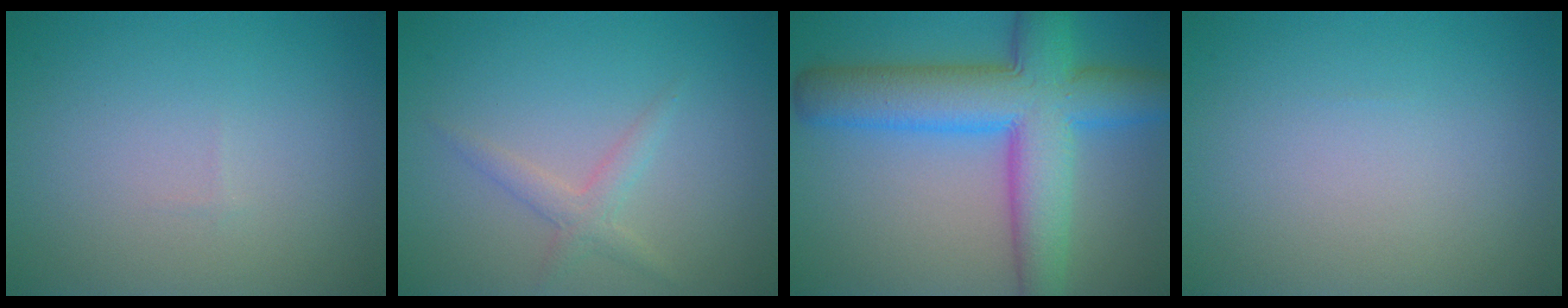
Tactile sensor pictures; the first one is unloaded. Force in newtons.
{"total": 1.7, "press": 1.7, "slide": 0.1}
{"total": 10.1, "press": 10.1, "slide": 0.3}
{"total": 0.0}